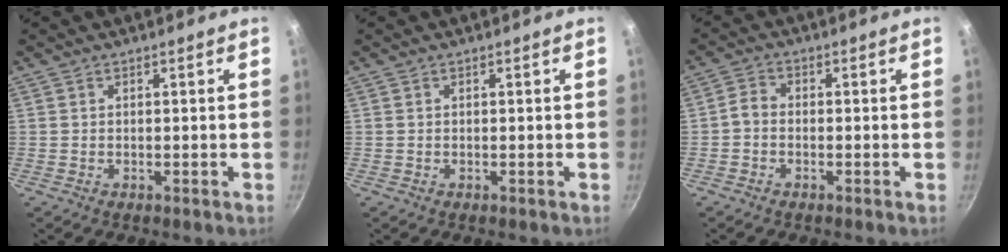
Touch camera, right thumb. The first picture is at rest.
{"total": 0.0}
{"total": 2.4, "force": [-1.1, 1.7, 1.4], "torque": [-0.034, 0.015, -0.030]}